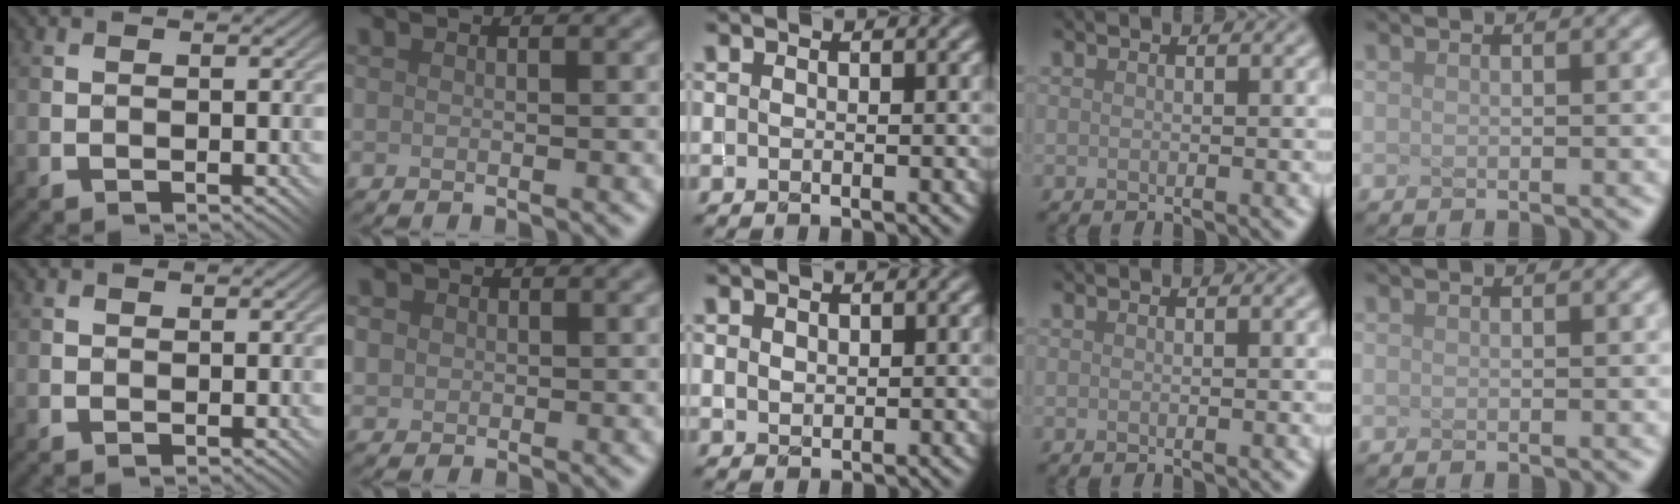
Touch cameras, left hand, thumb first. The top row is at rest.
{"thumb": {"total": 0.9, "force": [0.5, 0.7, 0.3], "torque": [-0.006, 0.002, 0.009]}, "index": {"total": 2.5, "force": [0.5, 2.2, 0.9], "torque": [-0.020, 0.013, 0.006]}, "middle": {"total": 0.8, "force": [0.5, 0.6, 0.1], "torque": [-0.004, 0.001, 0.011]}}